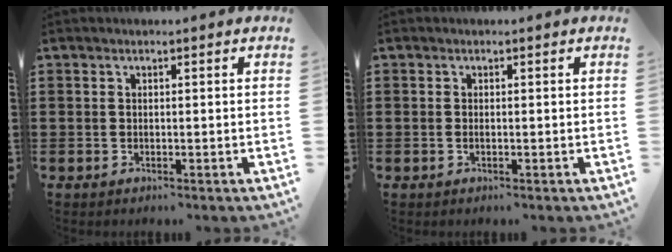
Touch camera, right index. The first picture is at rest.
{"total": 0.5, "force": [-0.2, 0.1, 0.5], "torque": [-0.010, -0.004, -0.003]}